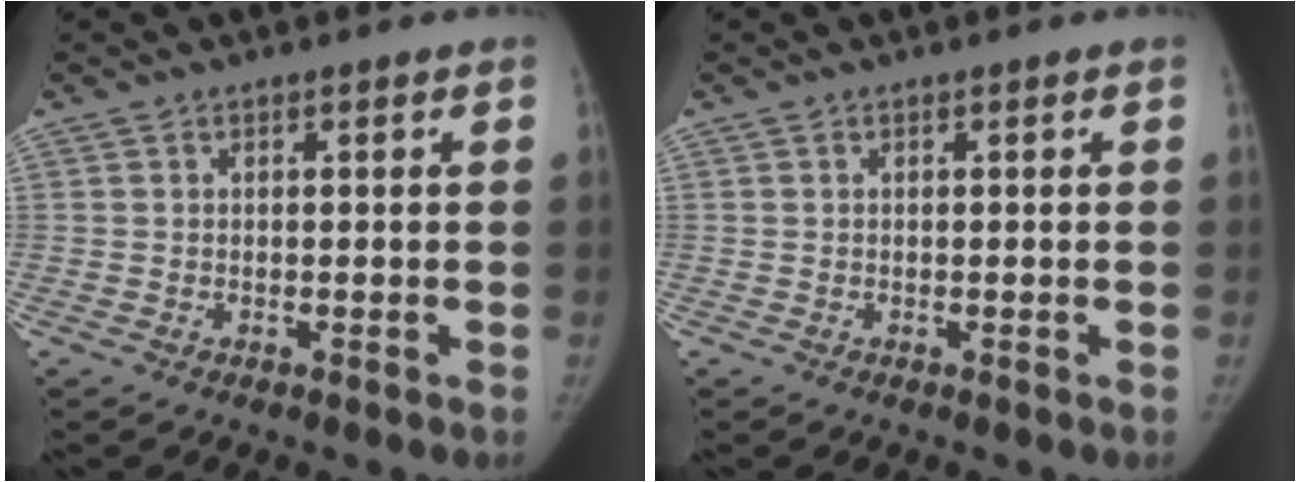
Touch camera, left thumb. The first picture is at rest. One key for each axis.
{"total": 0.0}